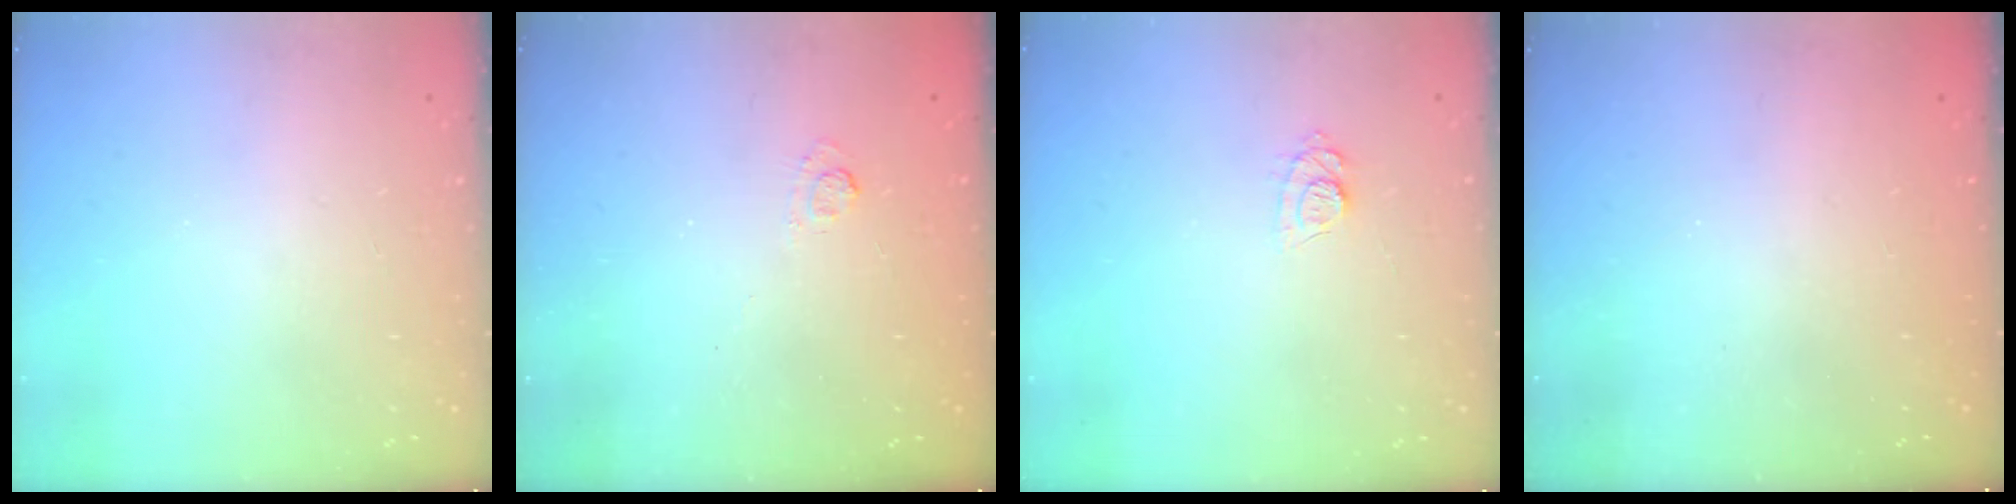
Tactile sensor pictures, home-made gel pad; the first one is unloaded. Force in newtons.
{"total": 1.7, "press": 1.1, "slide": 1.3}
{"total": 7.5, "press": 7.5, "slide": 0.8}
{"total": 2.5, "press": 2.4, "slide": 0.8}